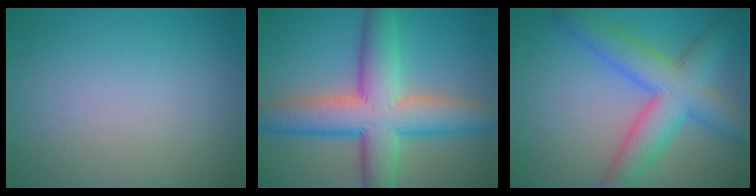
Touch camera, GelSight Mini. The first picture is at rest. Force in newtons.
{"total": 9.5, "press": 9.5, "slide": 0.6}
{"total": 7.3, "press": 7.3, "slide": 0.3}